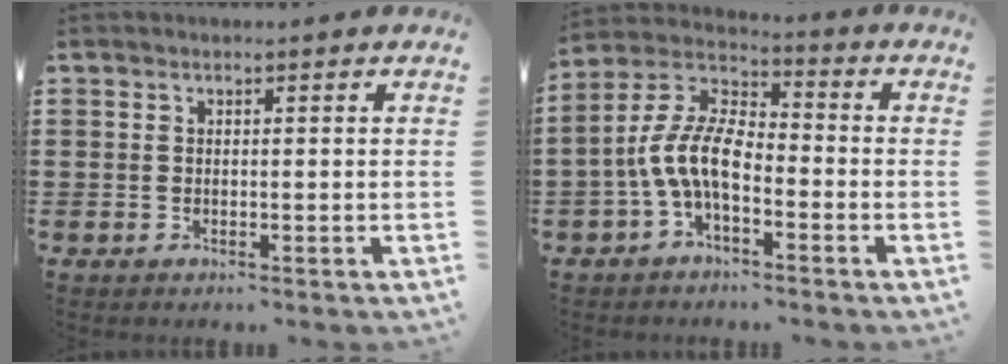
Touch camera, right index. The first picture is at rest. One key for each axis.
{"total": 9.2, "fx": -3.2, "fy": 4.0, "fz": 7.6, "tx": -0.190, "ty": -0.011, "tz": -0.068}